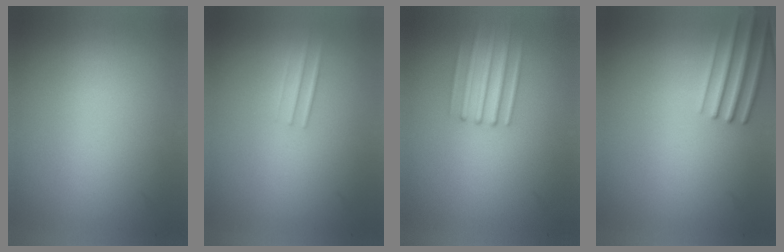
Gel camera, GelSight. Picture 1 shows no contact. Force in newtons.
{"total": 1.8}
{"total": 2.6}
{"total": 2.5}